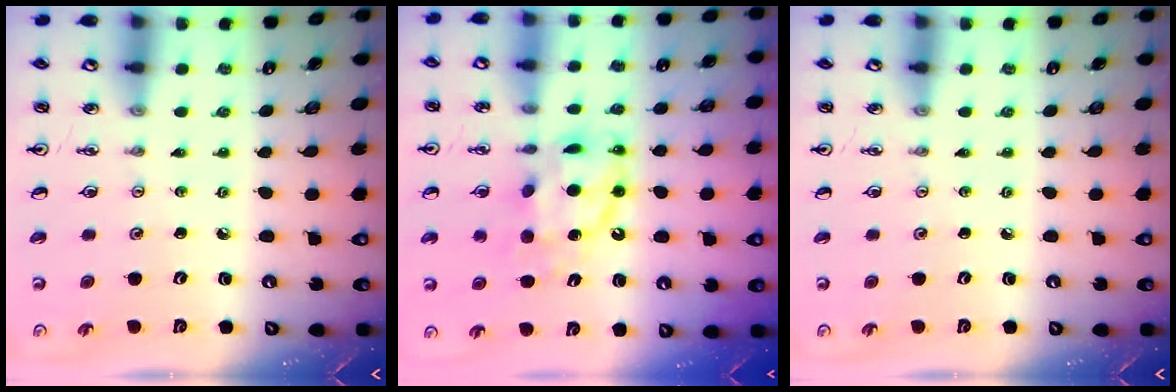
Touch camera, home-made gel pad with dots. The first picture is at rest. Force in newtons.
{"total": 12.0, "press": 12.0, "slide": 1.2}
{"total": 0.0}